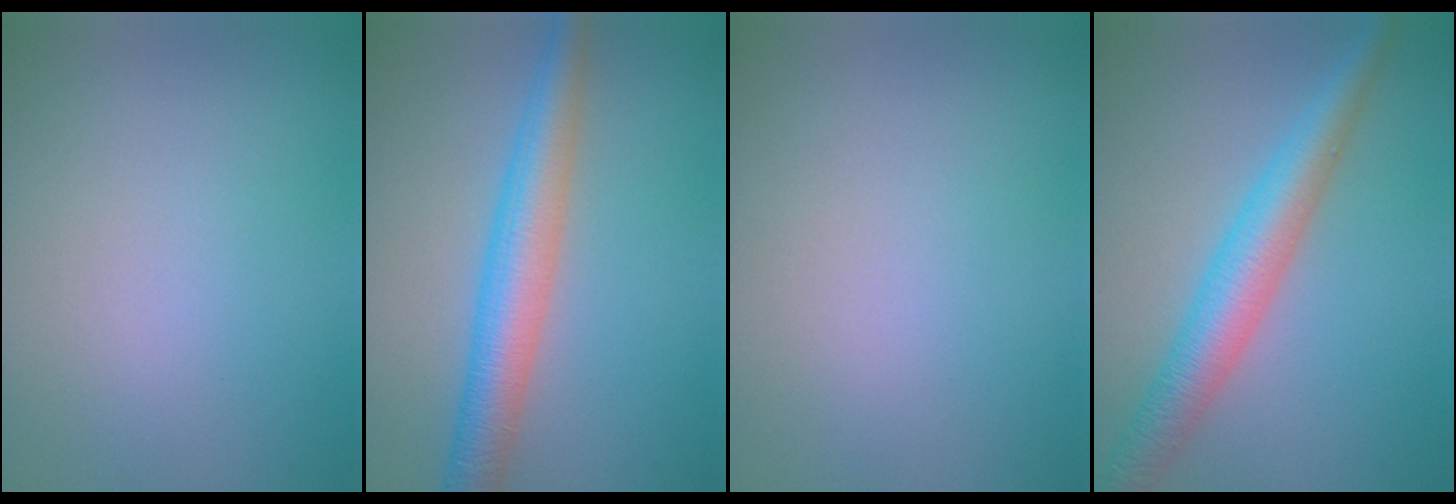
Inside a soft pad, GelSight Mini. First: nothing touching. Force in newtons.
{"total": 5.4, "press": 5.4, "slide": 0.2}
{"total": 0.0}
{"total": 5.3, "press": 5.3, "slide": 0.0}